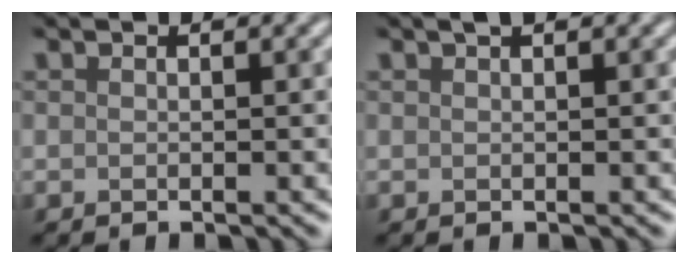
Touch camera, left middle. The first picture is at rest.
{"total": 0.8, "force": [0.6, 0.1, 0.5], "torque": [-0.007, 0.004, 0.010]}